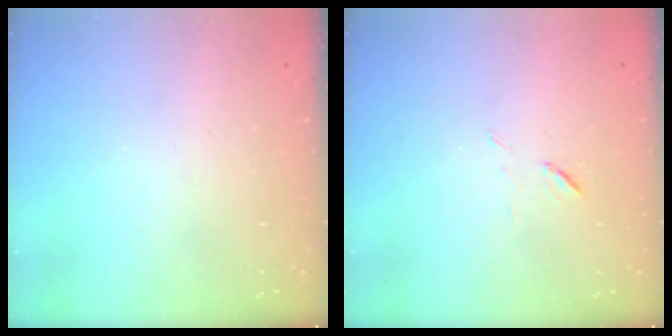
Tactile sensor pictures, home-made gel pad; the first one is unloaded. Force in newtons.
{"total": 6.6, "press": 6.3, "slide": 2.0}